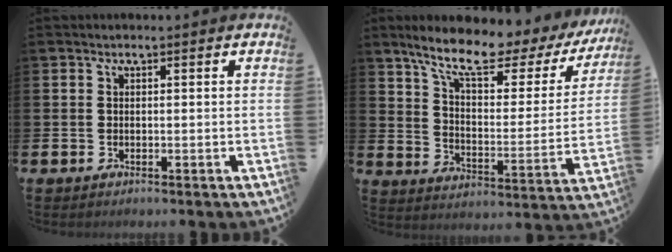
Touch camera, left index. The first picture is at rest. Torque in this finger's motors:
{"motor_torque": [2.14, 0.00, 0.29, 0.21]}